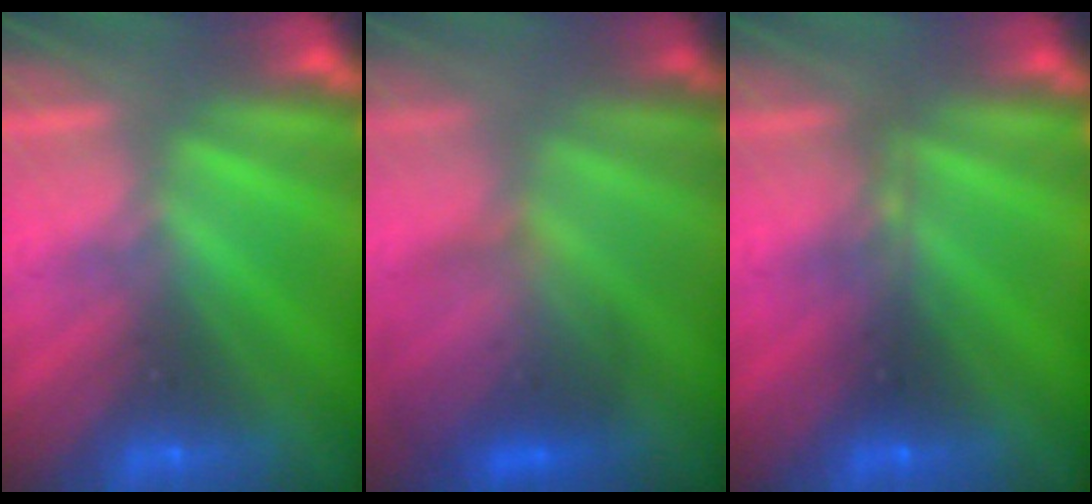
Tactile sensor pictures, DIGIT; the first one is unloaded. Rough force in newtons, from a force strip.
{"total": 4.0}
{"total": 2.2}